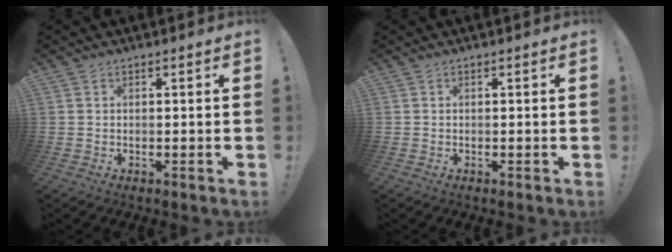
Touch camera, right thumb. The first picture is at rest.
{"total": 0.0}